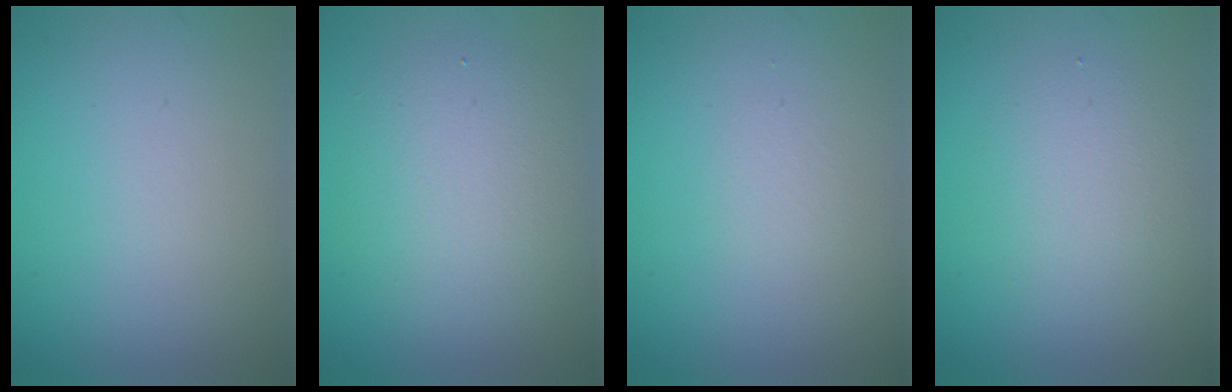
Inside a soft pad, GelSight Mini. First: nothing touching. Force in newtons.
{"total": 4.7, "press": 4.7, "slide": 0.2}
{"total": 0.6, "press": 0.6, "slide": 0.0}
{"total": 2.6, "press": 2.6, "slide": 0.2}